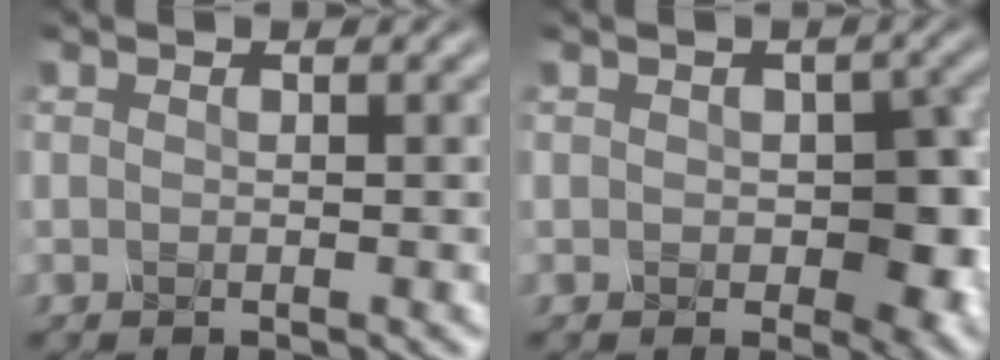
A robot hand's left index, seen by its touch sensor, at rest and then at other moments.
{"total": 4.0, "force": [-0.9, 2.4, 3.1], "torque": [-0.049, -0.003, -0.005]}